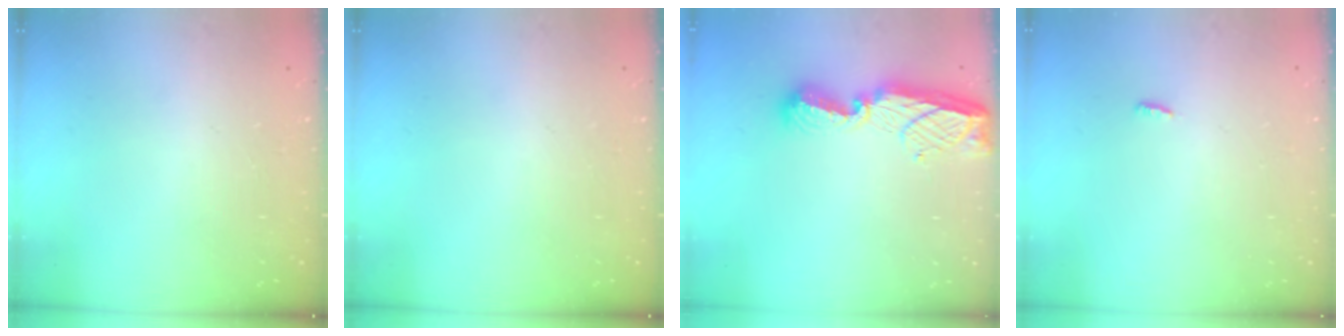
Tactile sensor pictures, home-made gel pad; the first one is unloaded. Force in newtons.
{"total": 0.0}
{"total": 13.5, "press": 13.5, "slide": 0.9}
{"total": 2.8, "press": 2.7, "slide": 0.8}